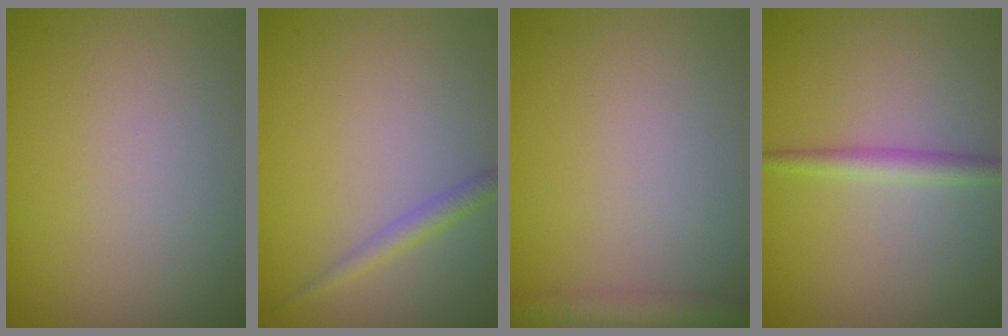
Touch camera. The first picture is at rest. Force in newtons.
{"total": 1.4, "press": 1.4, "slide": 0.0}
{"total": 2.4, "press": 2.4, "slide": 0.1}
{"total": 1.8, "press": 1.8, "slide": 0.0}